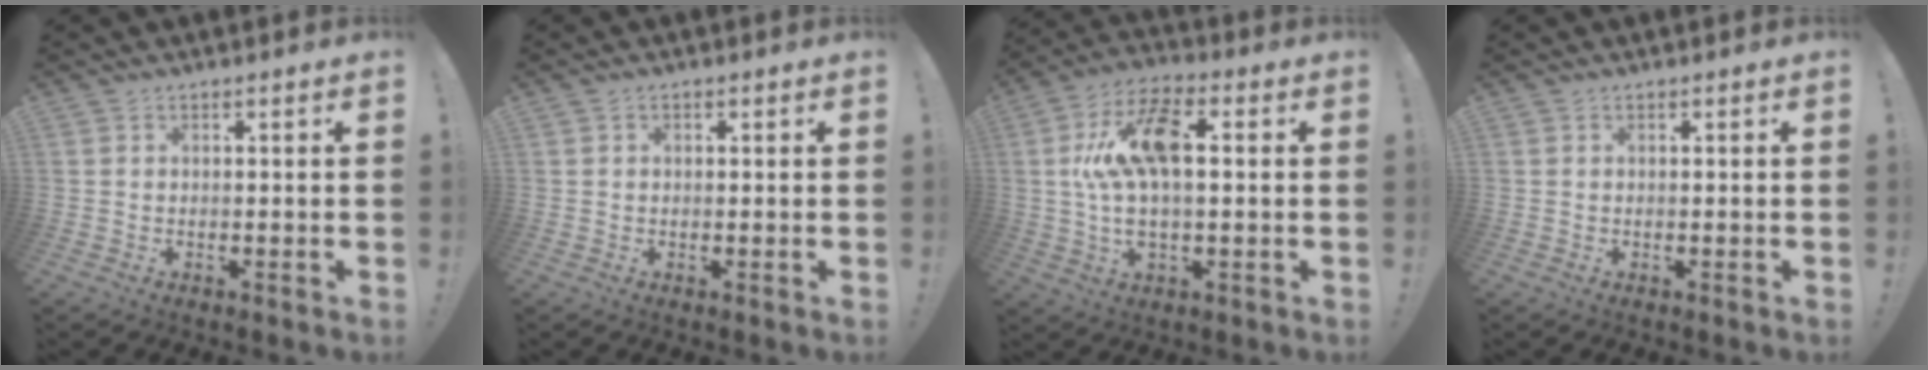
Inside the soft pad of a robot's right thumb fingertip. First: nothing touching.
{"total": 0.7, "force": [0.0, 0.6, 0.4], "torque": [-0.007, 0.003, 0.001]}
{"total": 13.1, "force": [1.9, 6.1, 11.5], "torque": [-0.191, -0.002, 0.033]}
{"total": 0.0}